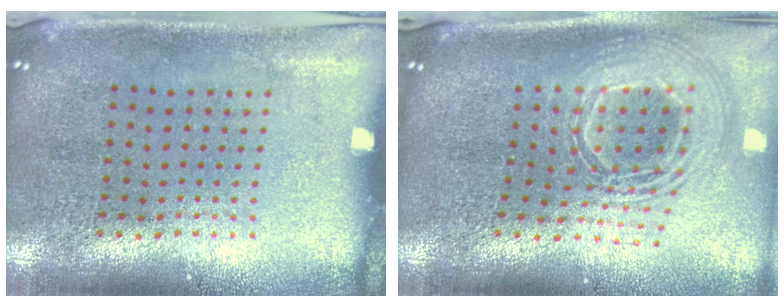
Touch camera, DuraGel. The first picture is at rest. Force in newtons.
{"total": 2.5, "press": 1.8, "slide": 1.6}